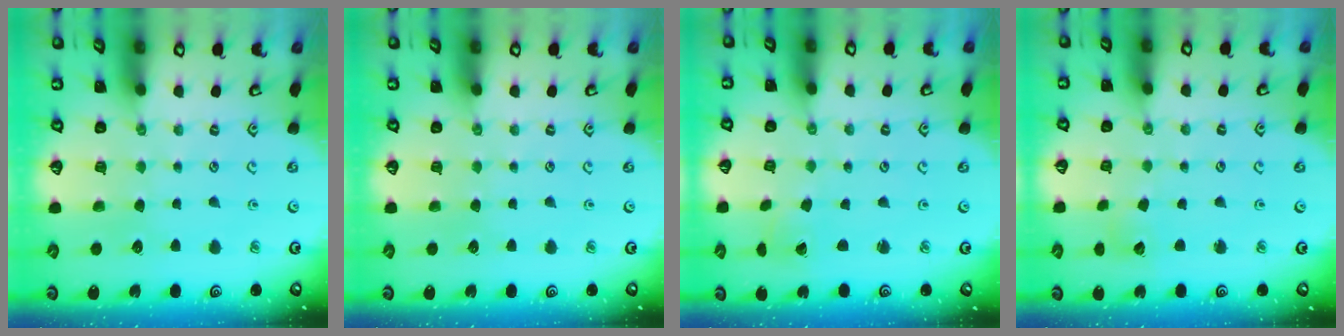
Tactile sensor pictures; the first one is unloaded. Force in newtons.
{"total": 0.0}
{"total": 1.7, "press": 1.7, "slide": 0.3}
{"total": 3.0, "press": 3.0, "slide": 0.4}